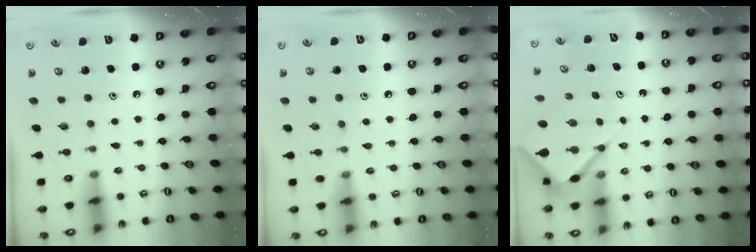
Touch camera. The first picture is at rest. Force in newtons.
{"total": 4.9, "press": 4.9, "slide": 0.7}
{"total": 6.3, "press": 6.2, "slide": 0.6}